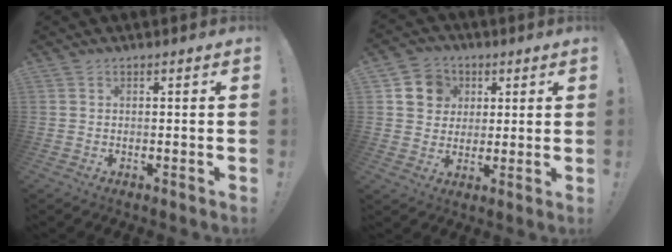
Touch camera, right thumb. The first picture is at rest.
{"total": 9.0, "force": [2.5, 8.4, 2.3], "torque": [-0.031, -0.007, 0.055]}